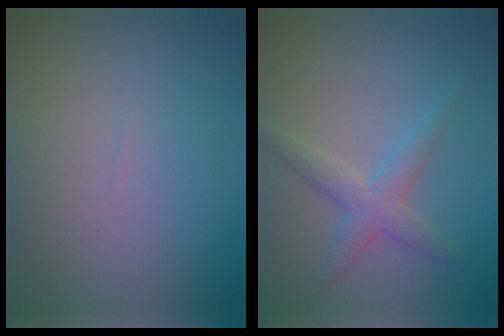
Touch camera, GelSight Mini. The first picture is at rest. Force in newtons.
{"total": 2.8, "press": 2.8, "slide": 0.0}